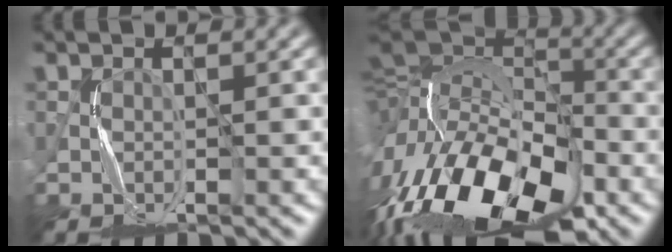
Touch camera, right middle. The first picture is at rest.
{"total": 18.7, "force": [-8.5, 10.8, 12.7], "torque": [-0.245, 0.000, -0.136]}